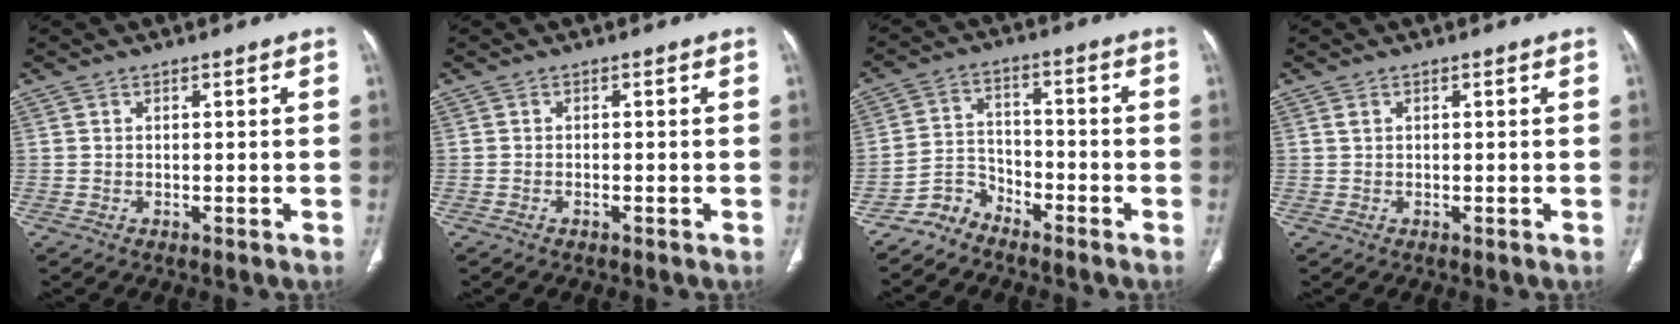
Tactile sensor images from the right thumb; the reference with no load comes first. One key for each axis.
{"total": 0.6, "fx": -0.4, "fy": 0.2, "fz": 0.4, "tx": -0.012, "ty": 0.004, "tz": -0.008}
{"total": 5.4, "fx": -4.8, "fy": 2.5, "fz": 0.2, "tx": 0.009, "ty": 0.044, "tz": -0.102}
{"total": 0.7, "fx": 0.4, "fy": 0.4, "fz": 0.4, "tx": -0.007, "ty": 0.004, "tz": 0.008}